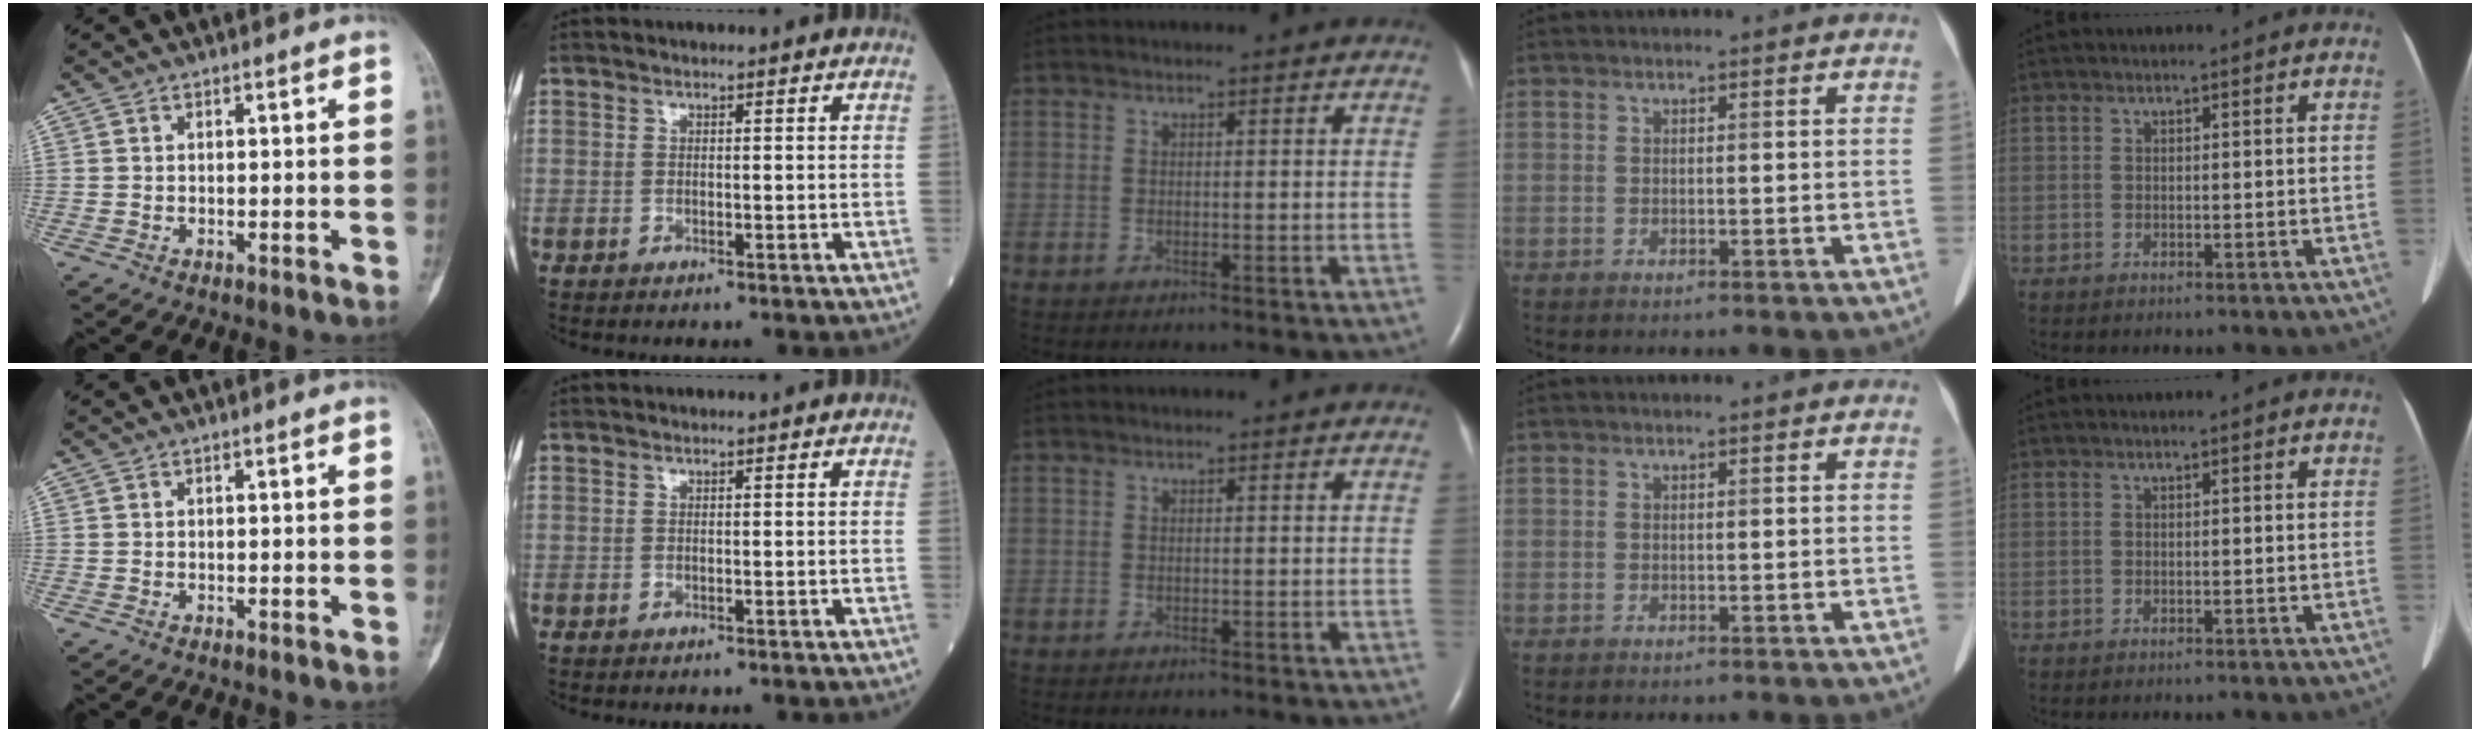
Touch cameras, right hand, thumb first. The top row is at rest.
{}